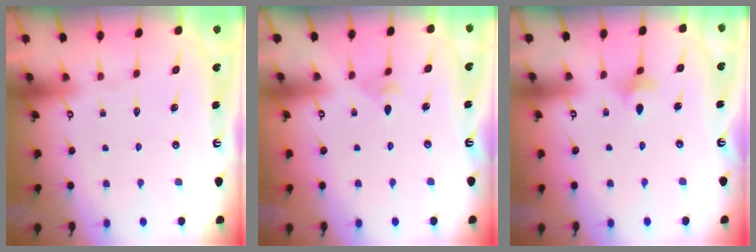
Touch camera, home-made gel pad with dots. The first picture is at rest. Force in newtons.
{"total": 2.9, "press": 2.8, "slide": 0.8}
{"total": 4.9, "press": 4.8, "slide": 1.1}